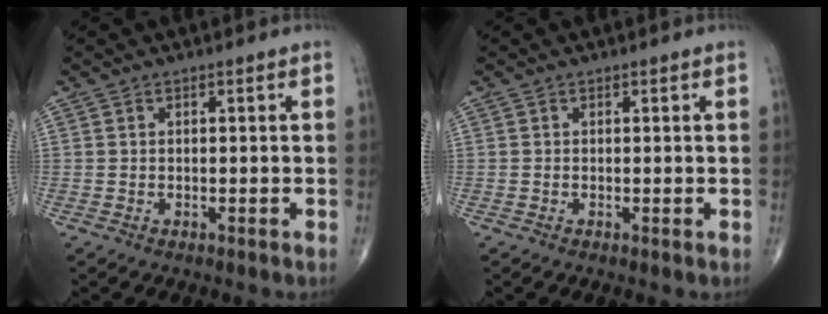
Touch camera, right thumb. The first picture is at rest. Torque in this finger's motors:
{"motor_torque": [-0.09, 0.06, -0.11, 0.21, -0.02]}